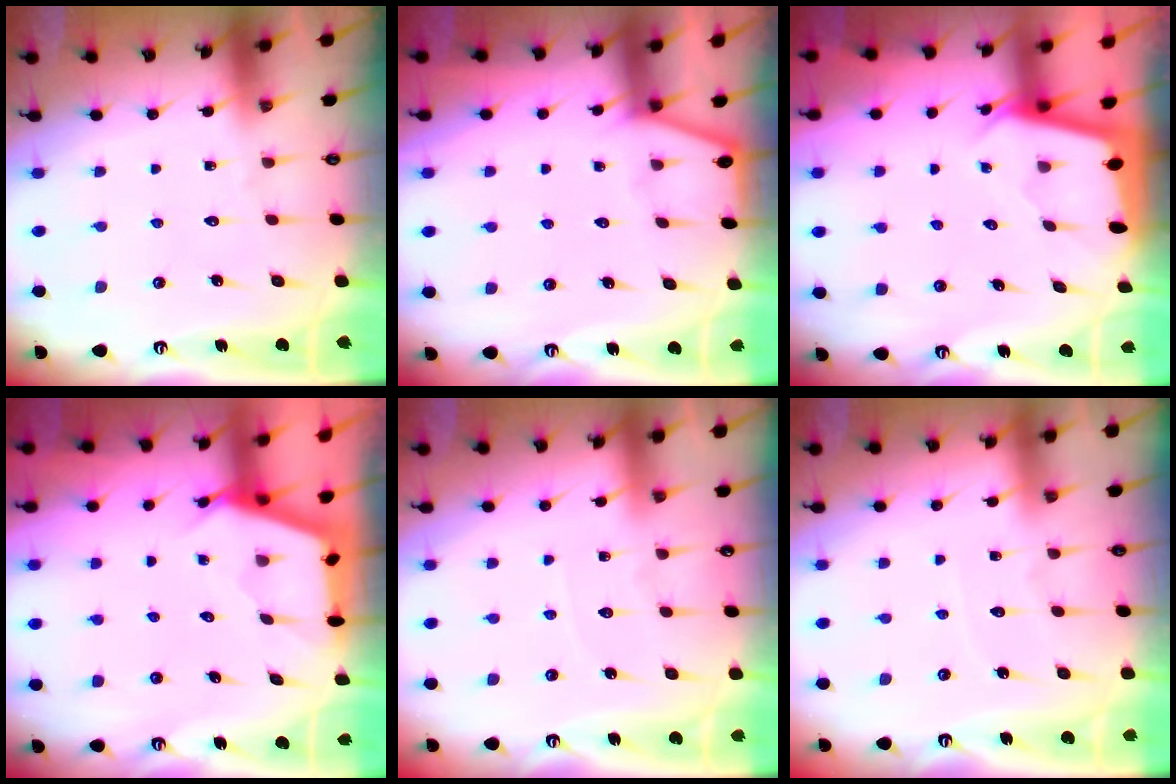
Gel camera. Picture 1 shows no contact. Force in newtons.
{"total": 2.5, "press": 2.5, "slide": 0.3}
{"total": 2.0, "press": 2.0, "slide": 0.3}
{"total": 2.6, "press": 2.5, "slide": 0.4}
{"total": 2.9, "press": 2.9, "slide": 0.4}
{"total": 2.6, "press": 2.6, "slide": 0.4}